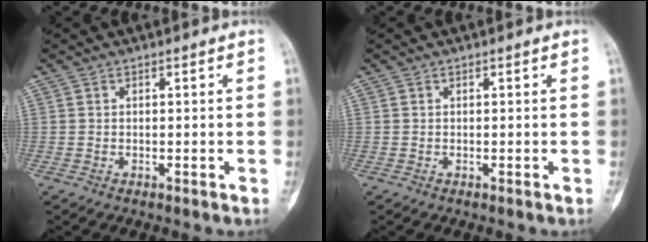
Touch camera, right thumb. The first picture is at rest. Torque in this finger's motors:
{"motor_torque": [0.00, 0.00, 0.04, -0.08, 0.00]}